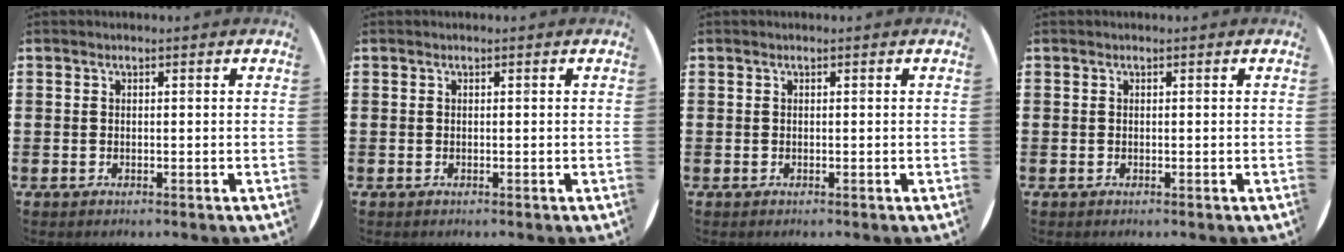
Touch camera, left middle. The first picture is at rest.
{"total": 0.0}
{"total": 0.0}
{"total": 0.0}